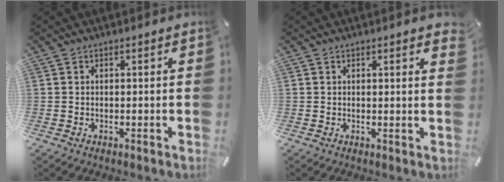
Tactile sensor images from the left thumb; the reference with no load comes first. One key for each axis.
{"total": 1.6, "fx": 1.0, "fy": 0.3, "fz": 1.3, "tx": -0.019, "ty": -0.001, "tz": 0.015}